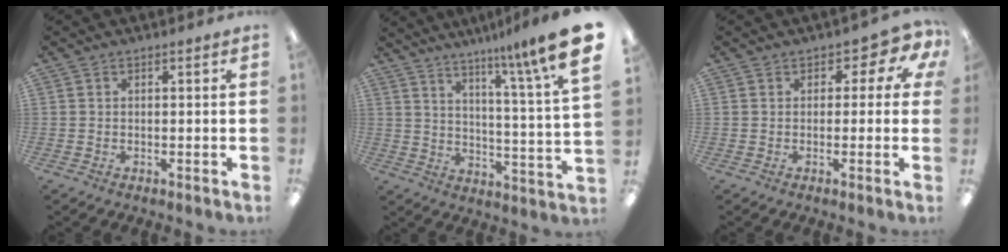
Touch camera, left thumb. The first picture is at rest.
{"total": 12.2, "force": [9.2, -0.6, 8.0], "torque": [-0.134, -0.082, 0.139]}
{"total": 4.5, "force": [1.2, 3.1, 3.0], "torque": [-0.036, -0.002, 0.018]}